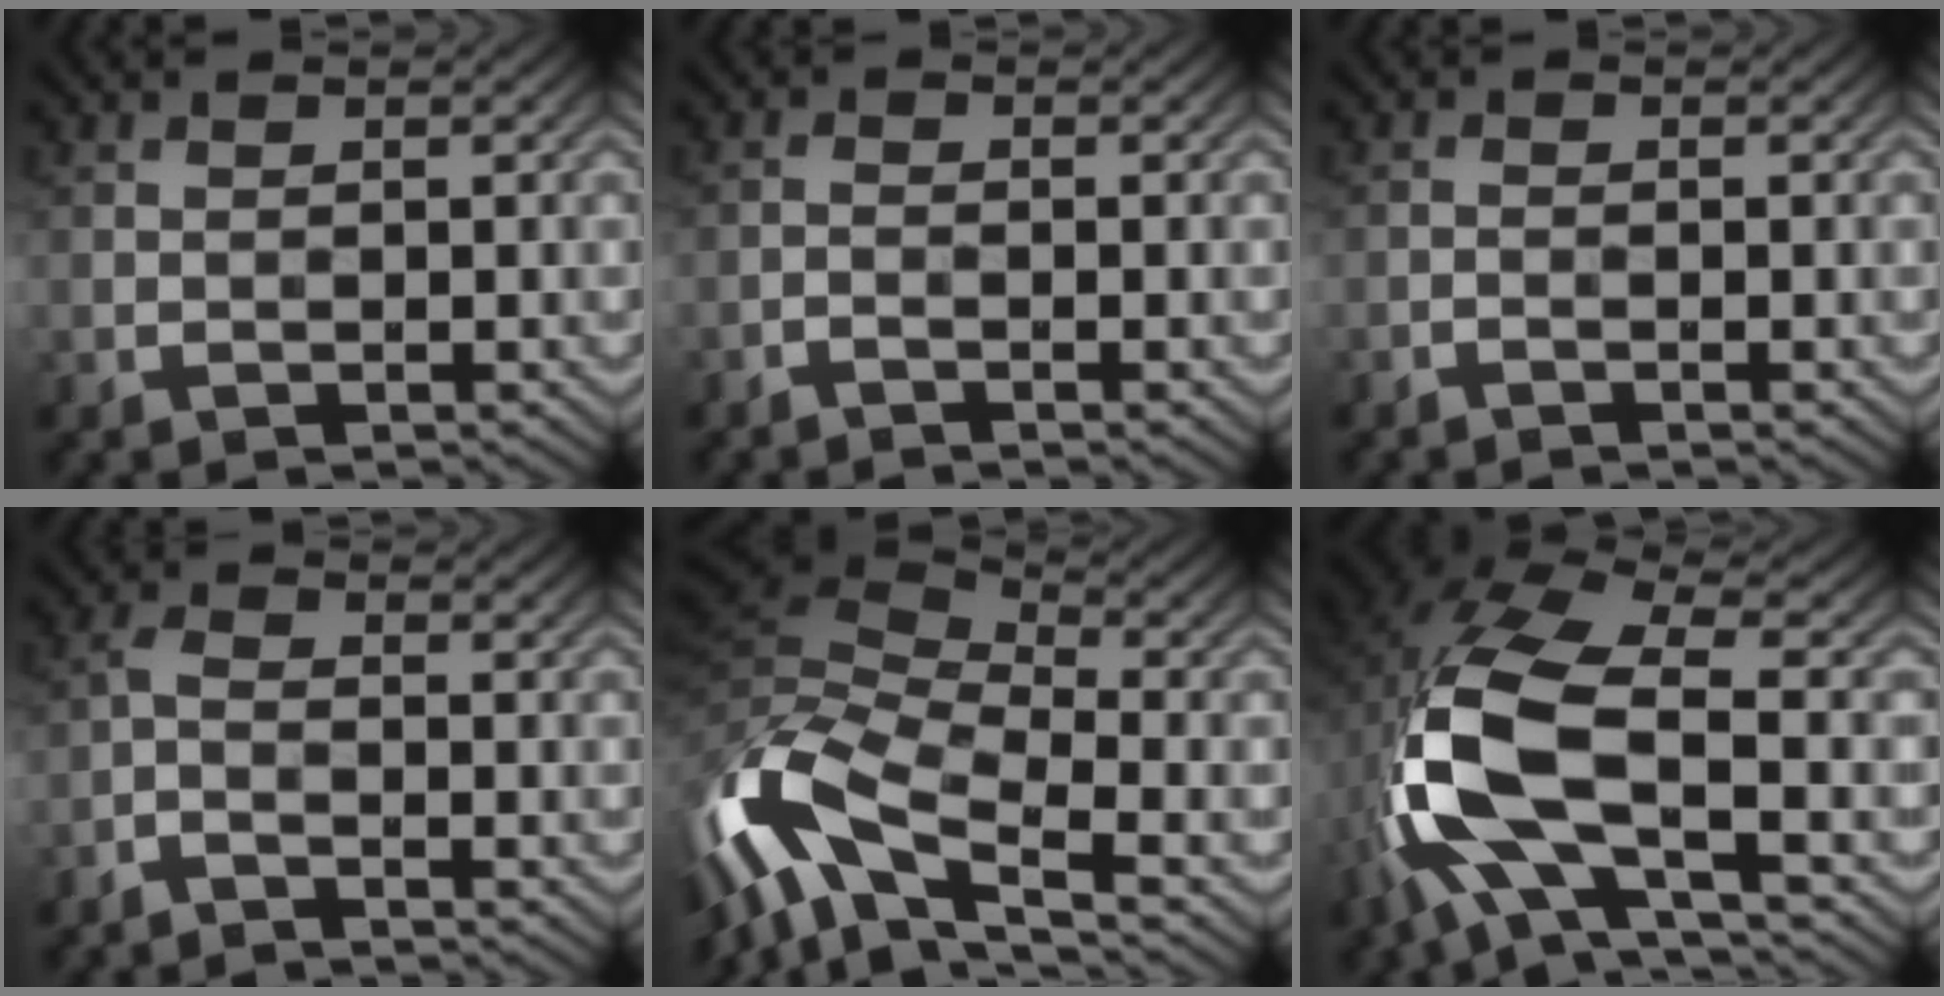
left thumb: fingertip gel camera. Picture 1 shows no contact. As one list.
[{"total": 1.1, "force": [-0.9, 0.1, 0.5], "torque": [-0.011, 0.002, -0.022]}, {"total": 0.7, "force": [-0.6, 0.0, 0.4], "torque": [-0.006, 0.001, -0.015]}, {"total": 1.9, "force": [-1.4, 0.3, 1.2], "torque": [-0.031, 0.001, -0.038]}, {"total": 14.1, "force": [-5.8, 6.2, 11.3], "torque": [-0.268, -0.006, -0.118]}, {"total": 14.6, "force": [-3.8, 6.2, 12.6], "torque": [-0.298, -0.005, -0.083]}]